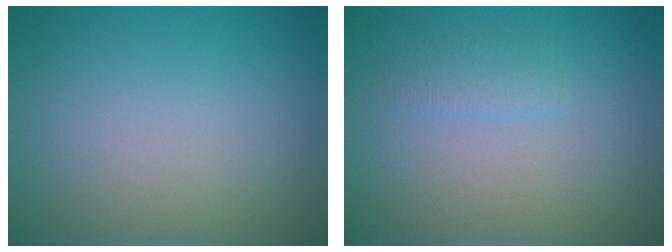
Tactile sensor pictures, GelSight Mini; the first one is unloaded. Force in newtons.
{"total": 1.1, "press": 1.1, "slide": 0.1}